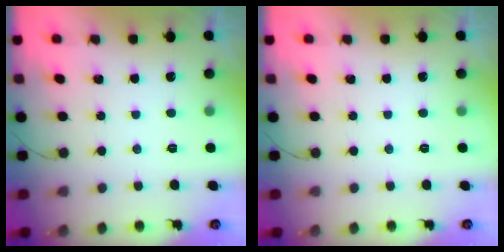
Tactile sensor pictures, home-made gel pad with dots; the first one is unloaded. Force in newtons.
{"total": 0.0}